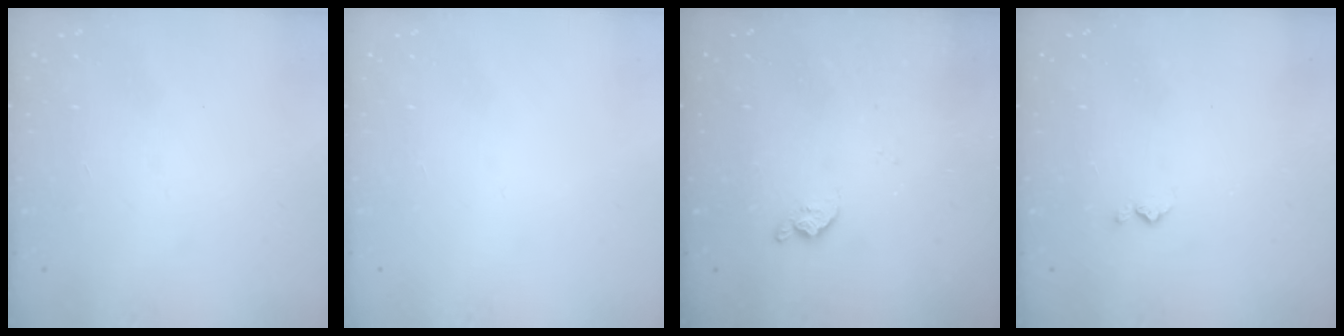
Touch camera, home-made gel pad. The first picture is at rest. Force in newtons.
{"total": 0.0}
{"total": 6.5, "press": 6.5, "slide": 0.8}
{"total": 3.0, "press": 3.0, "slide": 0.5}